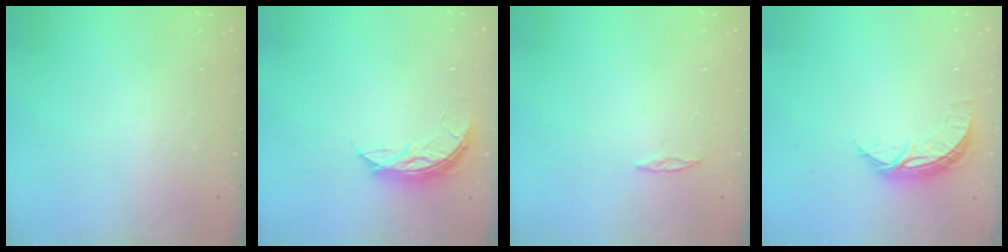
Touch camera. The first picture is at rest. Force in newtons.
{"total": 6.1, "press": 6.1, "slide": 0.4}
{"total": 2.0, "press": 2.0, "slide": 0.2}
{"total": 7.1, "press": 7.0, "slide": 0.7}